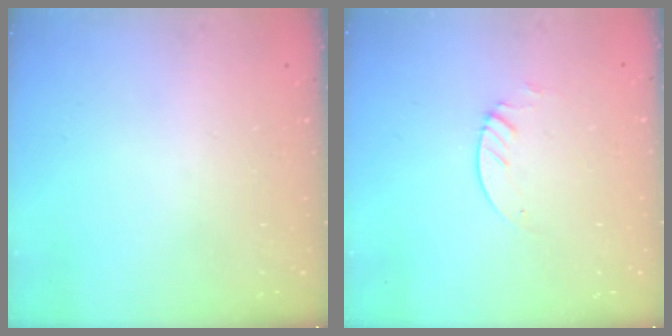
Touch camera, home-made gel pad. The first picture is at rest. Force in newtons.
{"total": 2.3, "press": 2.3, "slide": 0.2}